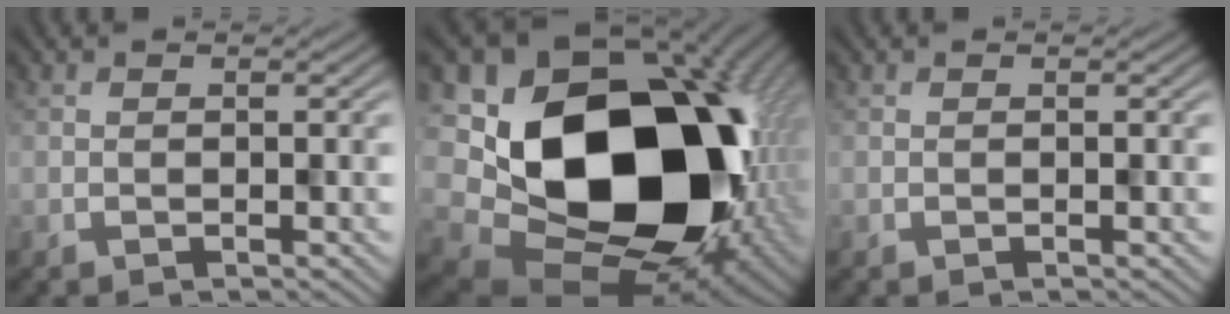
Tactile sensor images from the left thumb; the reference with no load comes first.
{"total": 21.2, "force": [0.6, 15.9, 14.0], "torque": [-0.275, -0.056, 0.071]}
{"total": 0.0}